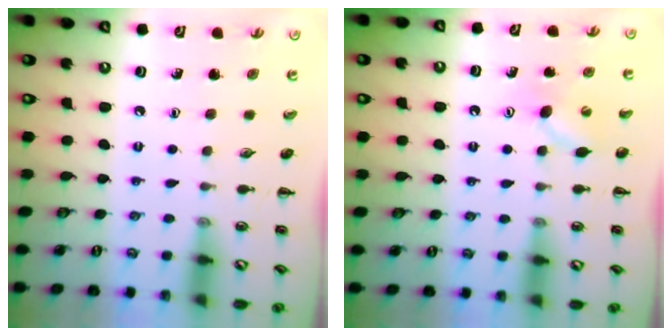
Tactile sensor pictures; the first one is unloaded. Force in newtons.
{"total": 7.8, "press": 7.7, "slide": 1.1}